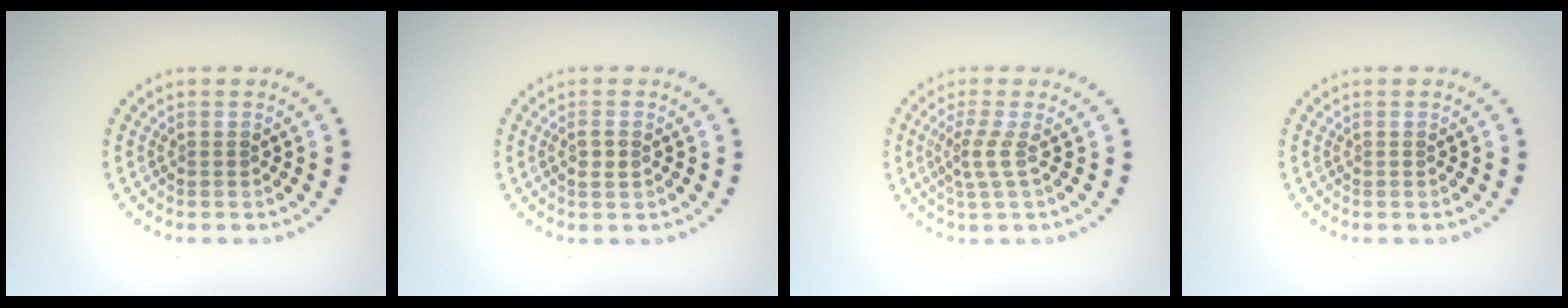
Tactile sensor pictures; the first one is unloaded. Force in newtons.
{"total": 1.2, "press": 1.2, "slide": 0.3}
{"total": 2.1, "press": 1.4, "slide": 1.5}
{"total": 0.0}